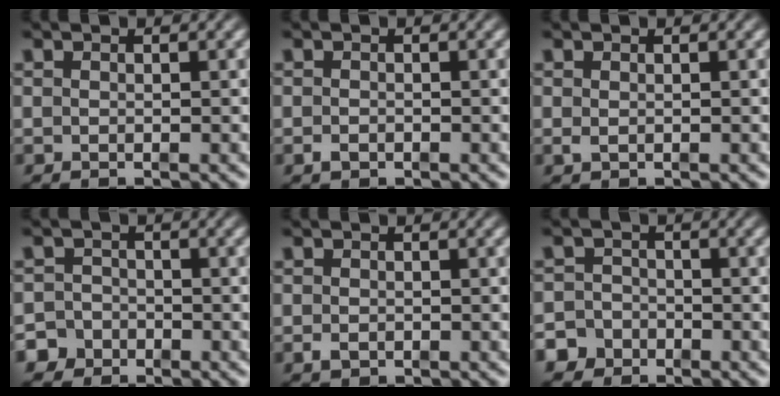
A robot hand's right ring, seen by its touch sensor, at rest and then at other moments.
{"total": 0.7, "force": [-0.6, 0.1, 0.3], "torque": [-0.005, -0.006, -0.006]}
{"total": 0.0}
{"total": 4.2, "force": [-2.7, 3.1, 0.3], "torque": [-0.008, -0.019, -0.047]}
{"total": 0.8, "force": [-0.6, 0.3, 0.5], "torque": [-0.012, -0.009, -0.003]}
{"total": 3.9, "force": [-2.7, 2.8, 0.4], "torque": [-0.008, -0.019, -0.045]}